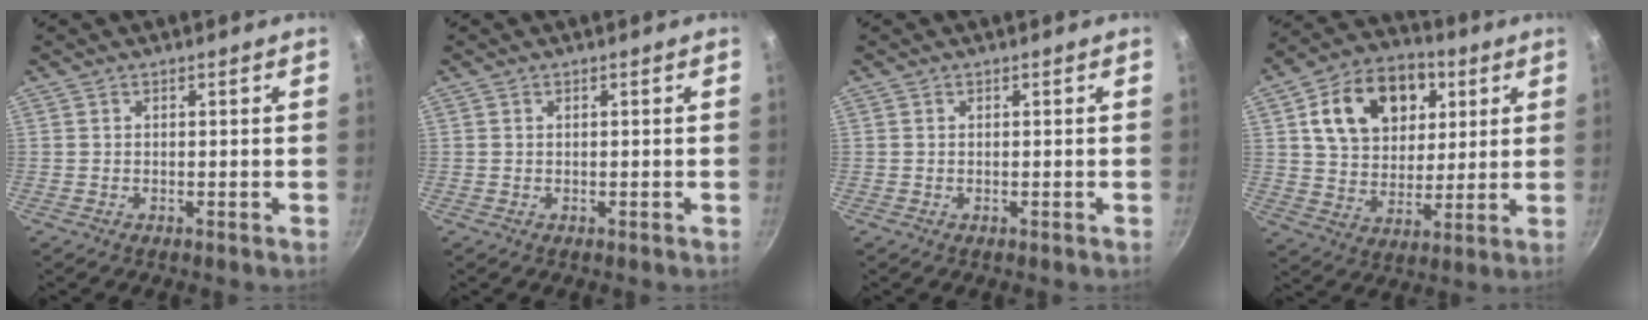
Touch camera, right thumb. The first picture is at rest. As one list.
[{"total": 0.0}, {"total": 0.0}, {"total": 18.5, "force": [6.1, 13.4, 11.2], "torque": [-0.153, 0.003, 0.097]}]